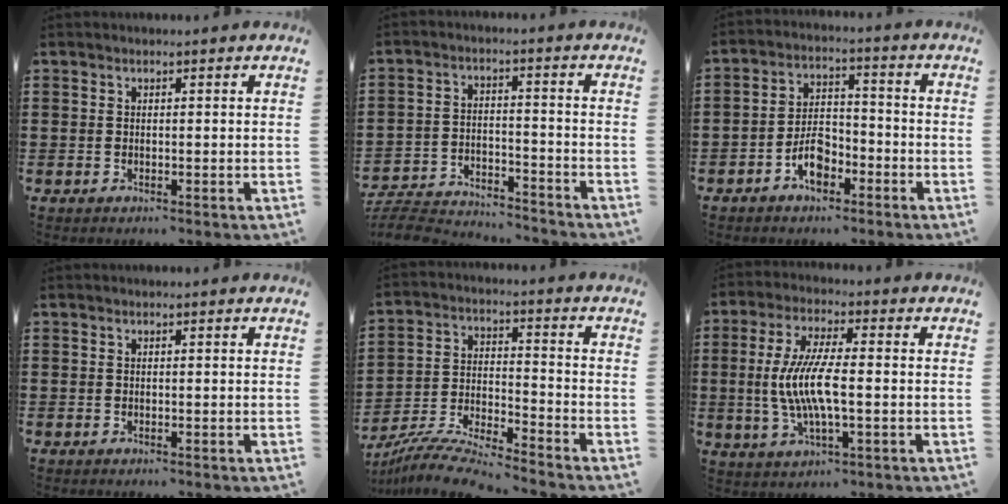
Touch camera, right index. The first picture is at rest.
{"total": 5.6, "force": [-5.5, 0.7, 1.1], "torque": [-0.036, 0.002, -0.113]}
{"total": 6.0, "force": [-3.1, 3.3, 4.0], "torque": [-0.079, 0.007, -0.058]}
{"total": 0.0}
{"total": 8.3, "force": [-8.0, 0.0, 2.4], "torque": [-0.060, 0.001, -0.162]}
{"total": 8.3, "force": [-1.1, 2.4, 7.9], "torque": [-0.173, -0.009, -0.027]}